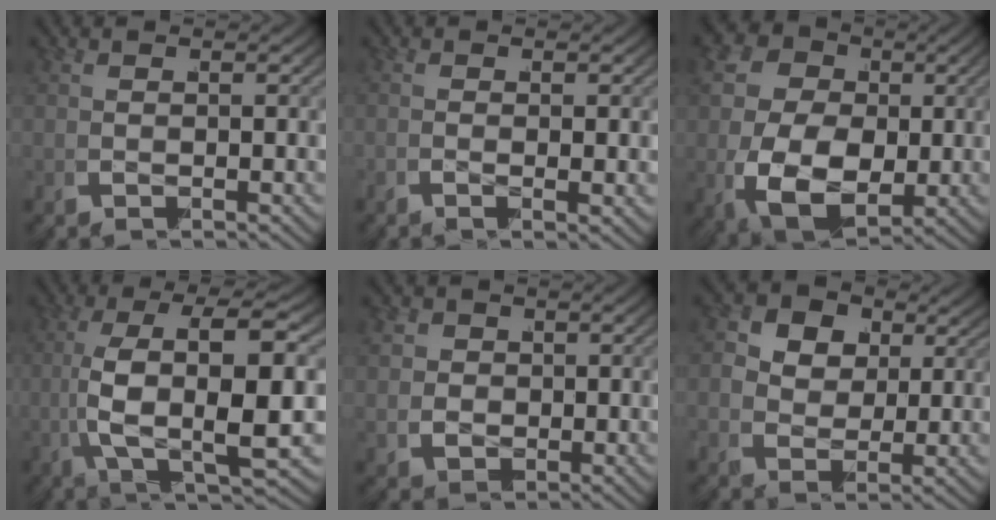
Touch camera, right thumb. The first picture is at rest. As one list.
[{"total": 0.8, "force": [-0.4, 0.2, 0.7], "torque": [-0.011, -0.003, -0.010]}, {"total": 19.1, "force": [-0.7, 15.2, 11.5], "torque": [-0.242, -0.056, -0.001]}, {"total": 11.7, "force": [-1.2, 5.1, 10.5], "torque": [-0.226, -0.027, -0.005]}, {"total": 4.1, "force": [0.3, 3.6, 1.9], "torque": [-0.033, -0.016, 0.014]}, {"total": 10.5, "force": [1.4, 8.8, 5.5], "torque": [-0.124, -0.017, 0.016]}]